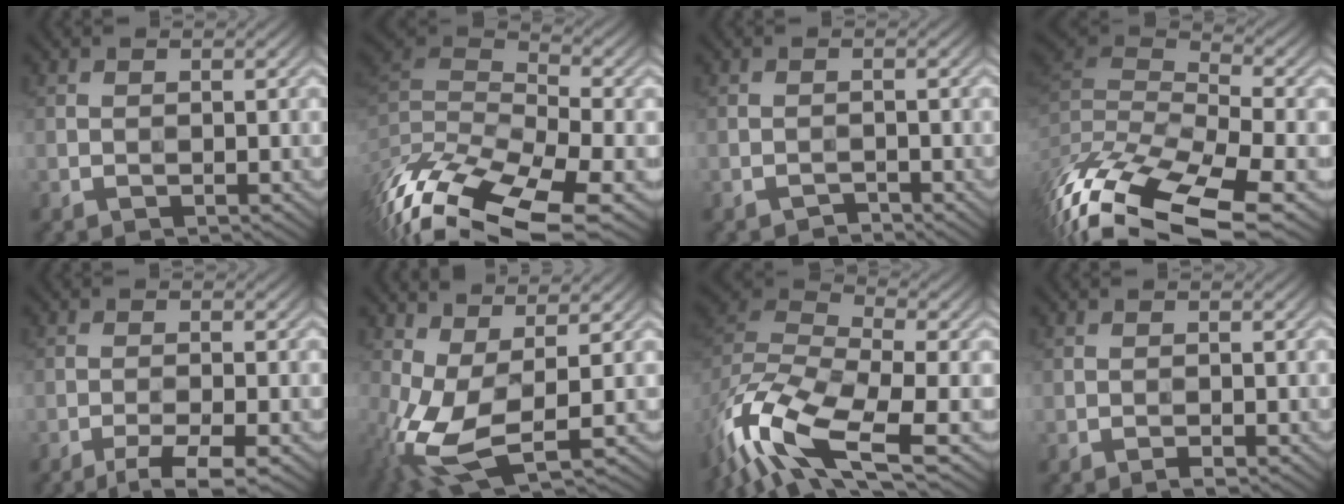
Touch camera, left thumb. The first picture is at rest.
{"total": 15.6, "force": [-8.7, 6.0, 11.4], "torque": [-0.268, -0.005, -0.129]}
{"total": 1.0, "force": [-1.0, 0.2, 0.2], "torque": [-0.001, 0.001, -0.022]}
{"total": 17.2, "force": [-9.7, 6.3, 12.8], "torque": [-0.290, -0.017, -0.122]}
{"total": 4.3, "force": [-2.9, 0.6, 3.2], "torque": [-0.052, 0.001, -0.051]}
{"total": 9.6, "force": [-1.9, 4.2, 8.4], "torque": [-0.211, -0.005, -0.040]}
{"total": 14.4, "force": [-7.9, 6.4, 10.3], "torque": [-0.243, -0.021, -0.150]}
{"total": 0.8, "force": [-0.6, 0.1, 0.5], "torque": [-0.008, 0.000, -0.010]}